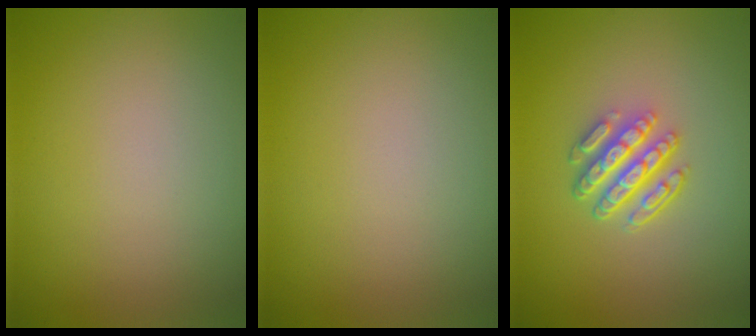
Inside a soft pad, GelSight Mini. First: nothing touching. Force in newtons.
{"total": 0.0}
{"total": 4.7, "press": 3.5, "slide": 3.1}